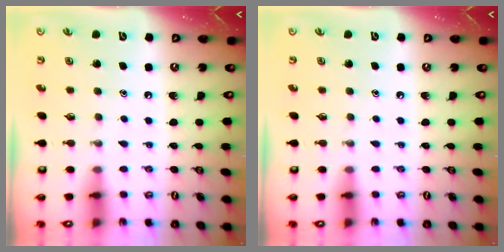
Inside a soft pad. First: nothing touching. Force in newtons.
{"total": 0.0}